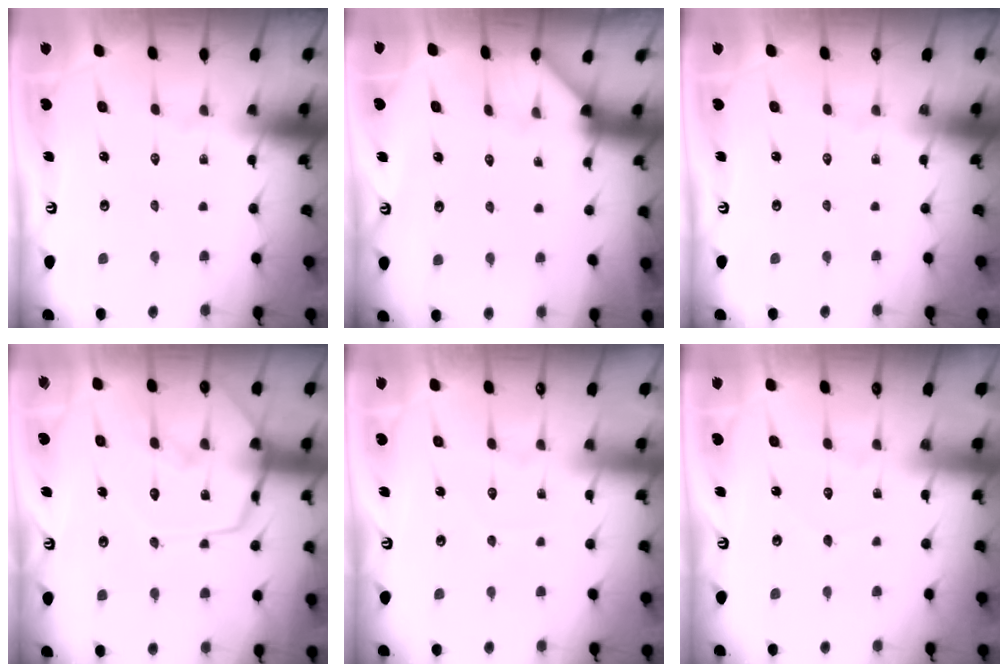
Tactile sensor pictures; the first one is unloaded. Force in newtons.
{"total": 2.0, "press": 2.0, "slide": 0.3}
{"total": 0.0}
{"total": 13.2, "press": 13.1, "slide": 1.3}
{"total": 2.8, "press": 2.7, "slide": 0.4}
{"total": 2.5, "press": 2.5, "slide": 0.2}